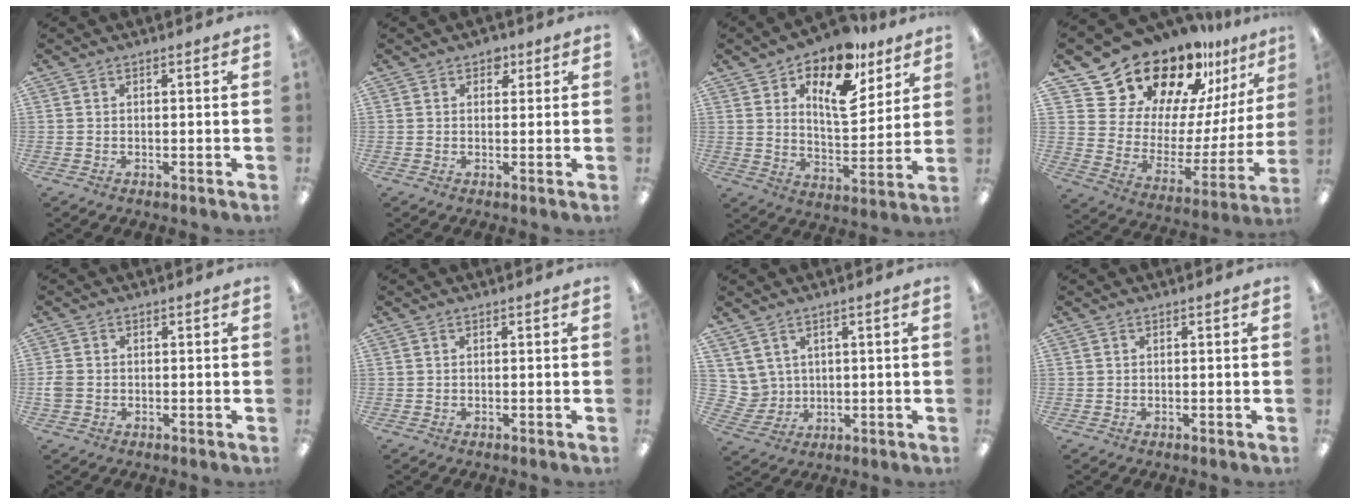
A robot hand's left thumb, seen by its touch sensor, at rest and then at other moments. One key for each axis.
{"total": 2.5, "fx": 1.3, "fy": 1.8, "fz": 1.0, "tx": 0.002, "ty": -0.004, "tz": 0.019}
{"total": 15.8, "fx": 9.8, "fy": 7.4, "fz": 10.0, "tx": -0.153, "ty": -0.047, "tz": 0.166}
{"total": 21.9, "fx": 19.3, "fy": 8.7, "fz": 5.6, "tx": -0.111, "ty": -0.155, "tz": 0.356}
{"total": 2.8, "fx": -0.5, "fy": 2.4, "fz": 1.4, "tx": -0.021, "ty": 0.006, "tz": -0.007}
{"total": 0.0}
{"total": 5.3, "fx": 3.3, "fy": 4.2, "fz": 0.2, "tx": -0.035, "ty": -0.014, "tz": 0.066}
{"total": 0.0}